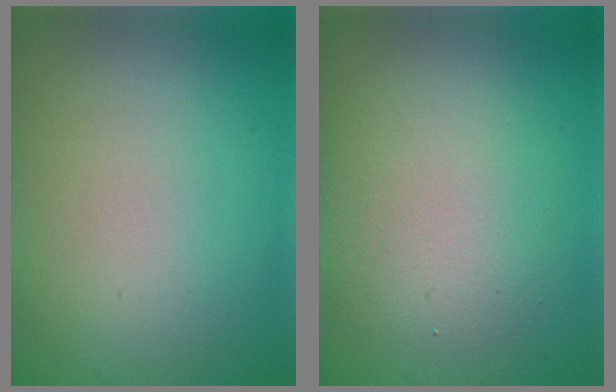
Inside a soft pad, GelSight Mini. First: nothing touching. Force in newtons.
{"total": 4.5, "press": 4.4, "slide": 0.4}